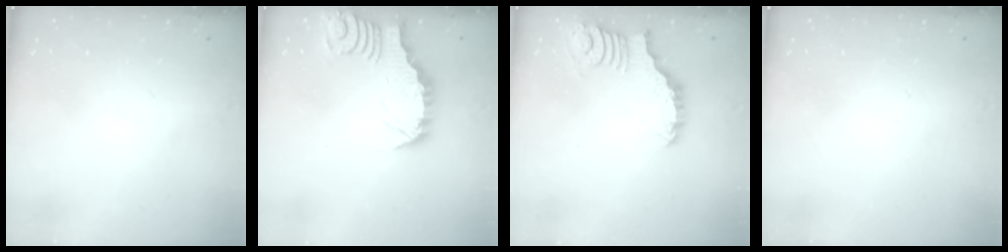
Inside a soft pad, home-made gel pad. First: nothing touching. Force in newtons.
{"total": 2.9, "press": 2.9, "slide": 0.3}
{"total": 3.0, "press": 3.0, "slide": 0.0}
{"total": 0.0}